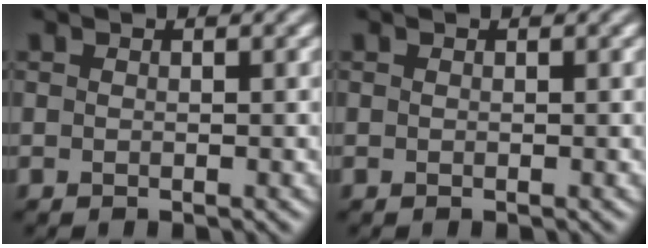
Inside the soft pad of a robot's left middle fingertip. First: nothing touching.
{"total": 0.0}